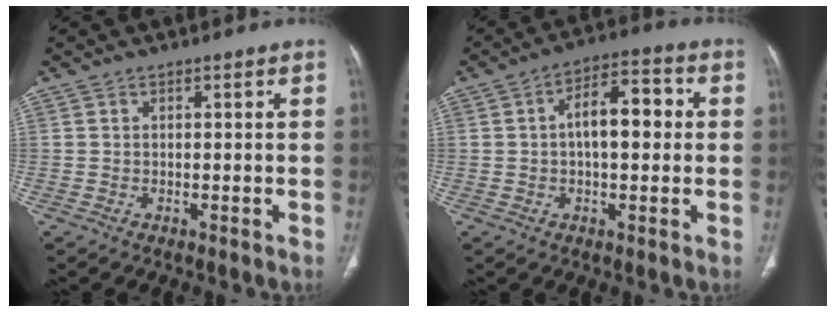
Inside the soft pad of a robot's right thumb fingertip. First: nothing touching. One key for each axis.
{"total": 10.1, "fx": 0.9, "fy": 5.0, "fz": 8.7, "tx": -0.120, "ty": 0.027, "tz": 0.006}